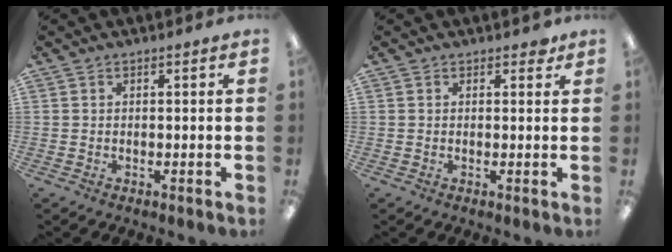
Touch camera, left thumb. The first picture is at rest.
{"total": 1.5, "force": [0.9, 0.9, 0.8], "torque": [-0.002, -0.004, 0.012]}